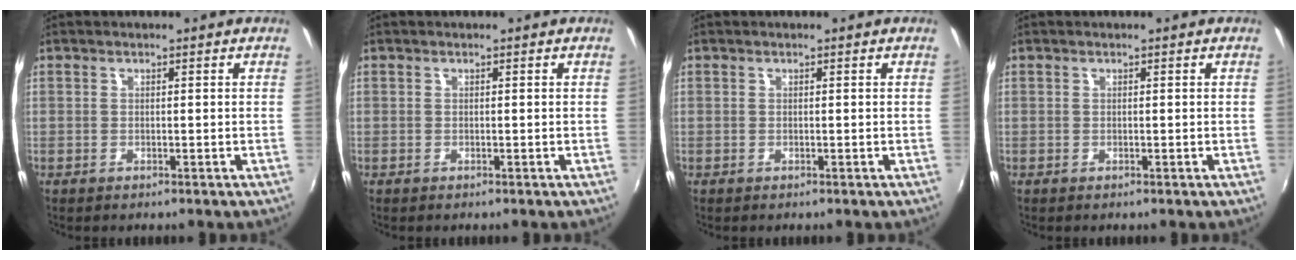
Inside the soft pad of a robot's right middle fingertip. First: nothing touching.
{"total": 0.0}
{"total": 0.0}
{"total": 0.0}